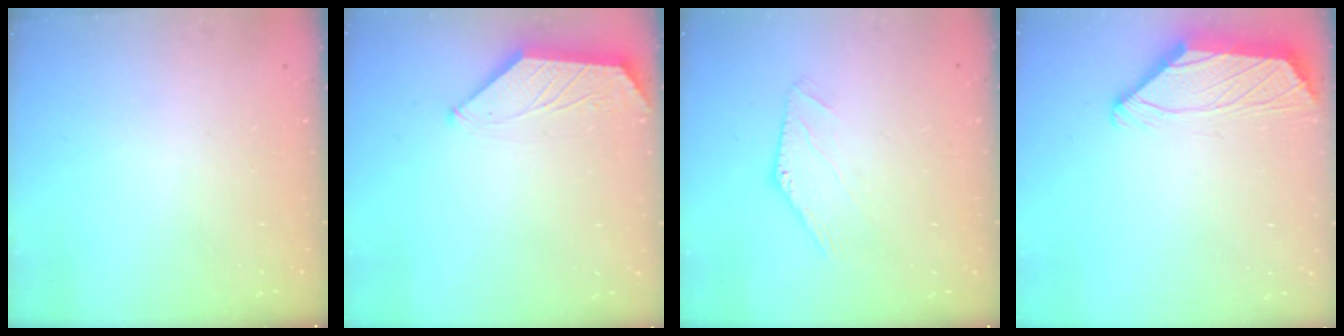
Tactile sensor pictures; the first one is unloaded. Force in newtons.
{"total": 1.3, "press": 1.3, "slide": 0.3}
{"total": 0.9, "press": 0.9, "slide": 0.2}
{"total": 1.8, "press": 1.6, "slide": 0.8}